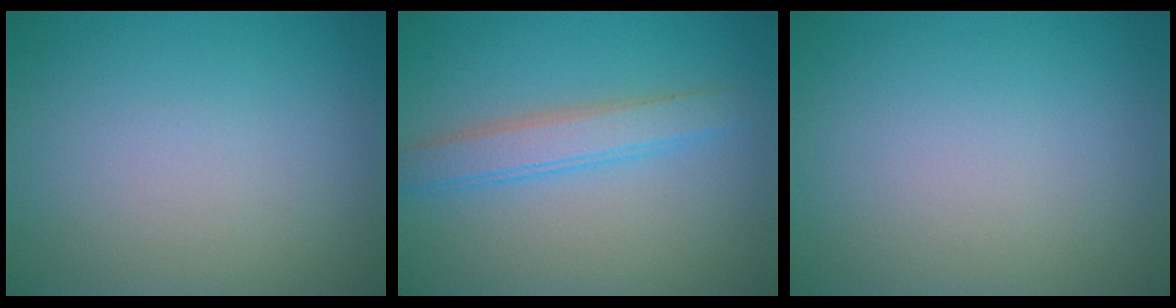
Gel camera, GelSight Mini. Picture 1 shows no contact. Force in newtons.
{"total": 3.1, "press": 3.1, "slide": 0.0}
{"total": 0.0}